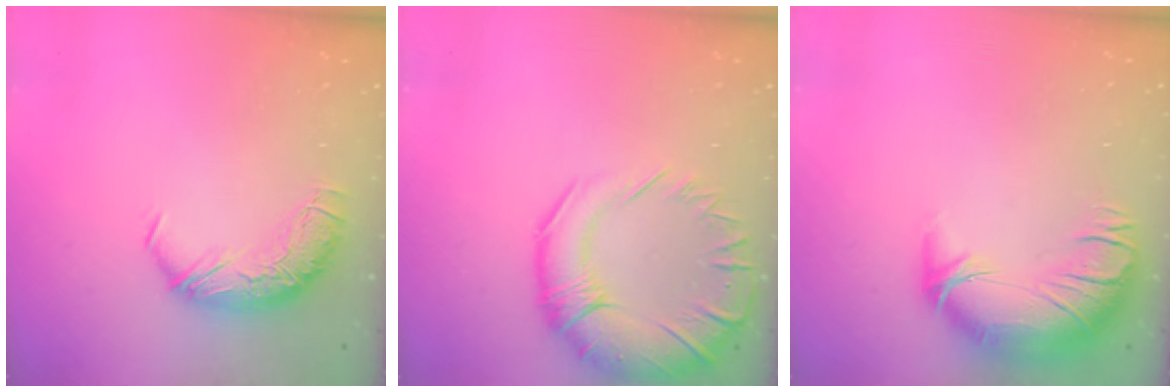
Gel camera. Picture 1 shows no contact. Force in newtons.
{"total": 9.1, "press": 7.5, "slide": 5.2}
{"total": 3.7, "press": 1.9, "slide": 3.1}